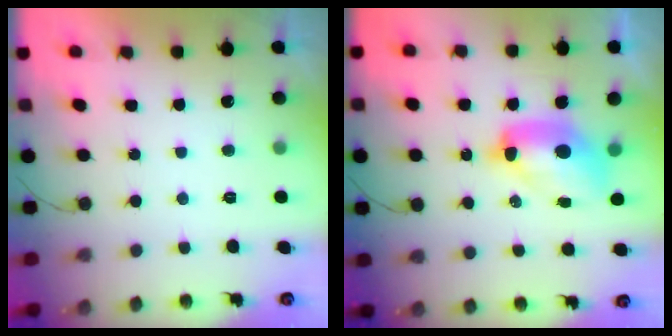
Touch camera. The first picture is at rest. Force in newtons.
{"total": 11.1, "press": 11.0, "slide": 1.2}